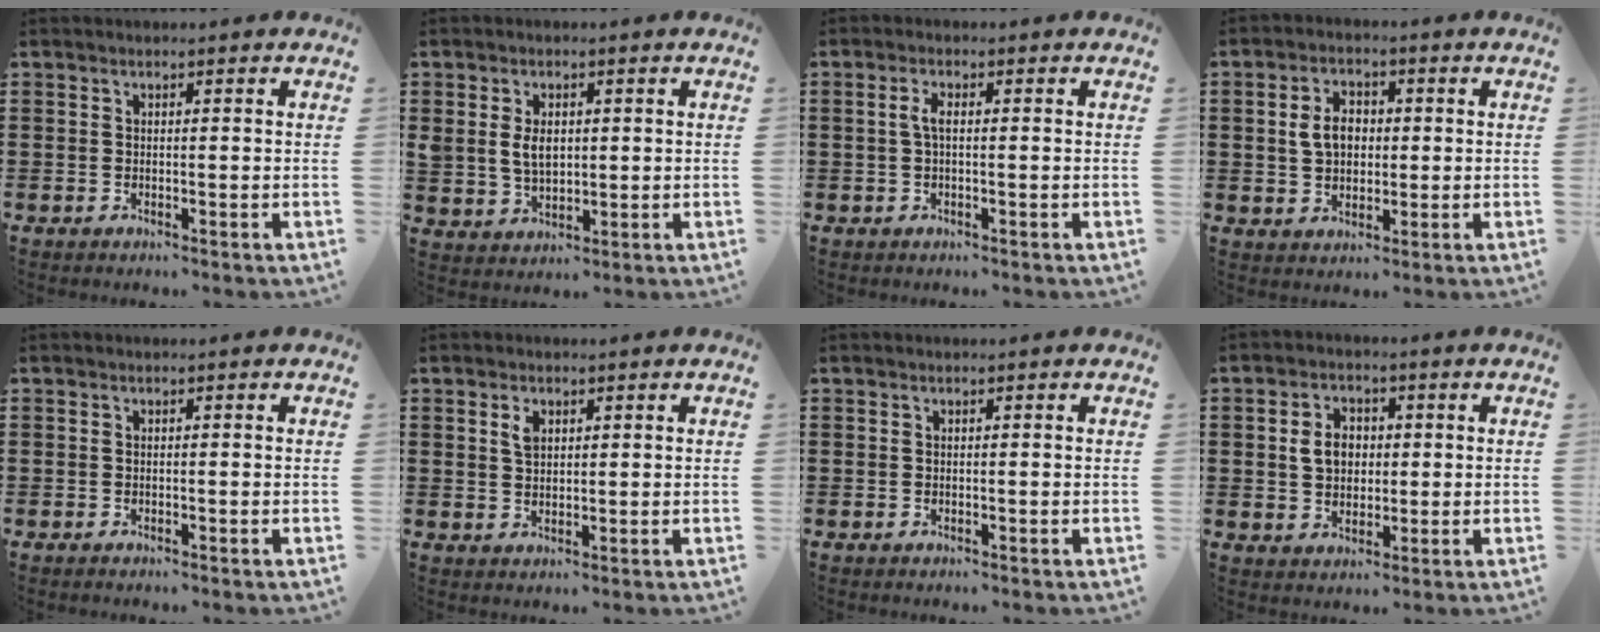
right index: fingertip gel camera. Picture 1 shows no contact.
{"total": 4.7, "force": [0.8, 3.3, 3.2], "torque": [-0.070, 0.006, 0.009]}
{"total": 2.2, "force": [-0.1, 0.7, 2.1], "torque": [-0.047, 0.000, -0.006]}
{"total": 5.1, "force": [0.5, 3.6, 3.5], "torque": [-0.078, 0.009, 0.001]}
{"total": 0.0}
{"total": 2.3, "force": [1.1, 1.4, 1.6], "torque": [-0.036, 0.005, 0.019]}
{"total": 0.0}
{"total": 4.8, "force": [0.5, 3.7, 3.1], "torque": [-0.063, 0.012, 0.003]}